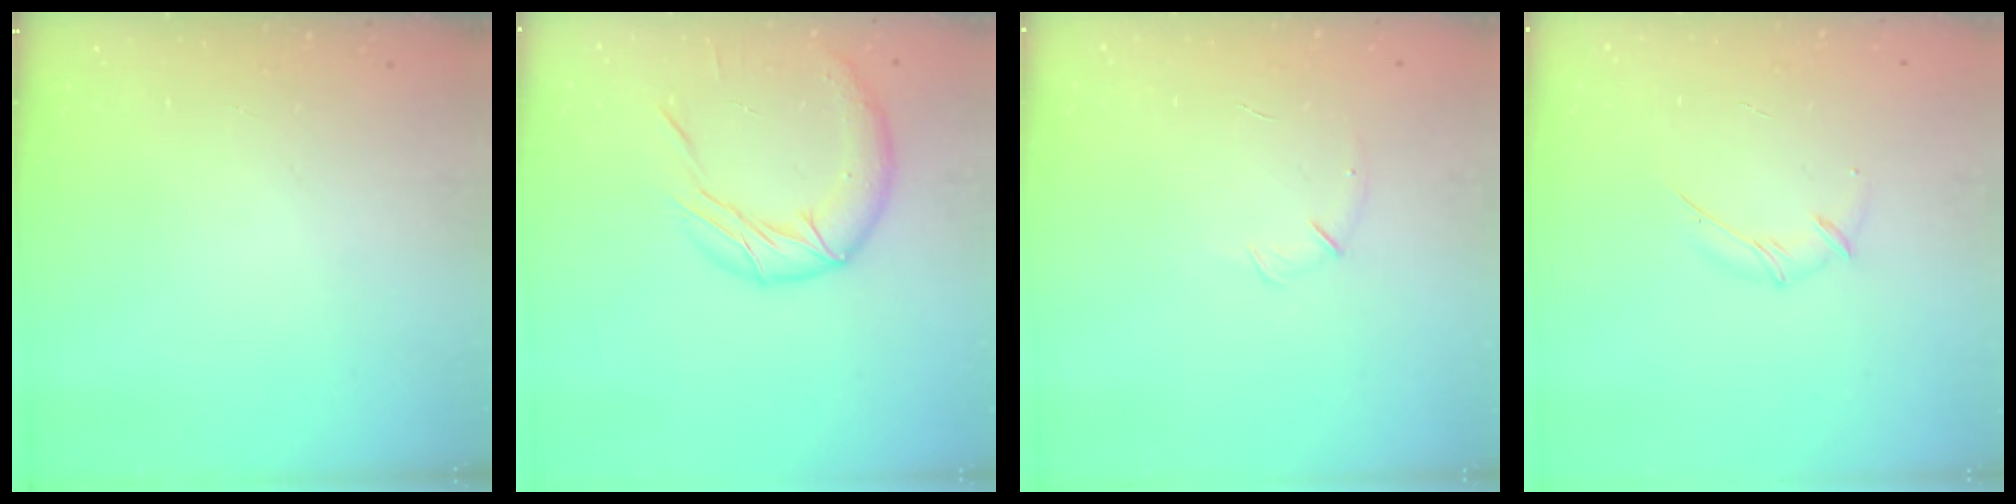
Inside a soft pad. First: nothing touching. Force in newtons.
{"total": 12.8, "press": 12.8, "slide": 0.9}
{"total": 5.6, "press": 5.4, "slide": 1.6}
{"total": 5.2, "press": 5.1, "slide": 0.6}